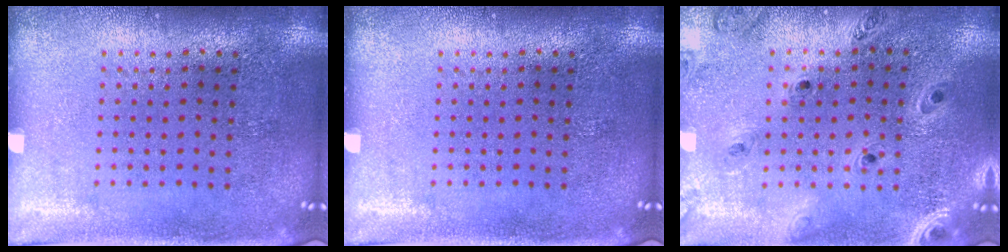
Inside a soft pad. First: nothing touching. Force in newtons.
{"total": 0.0}
{"total": 1.3, "press": 1.3, "slide": 0.2}